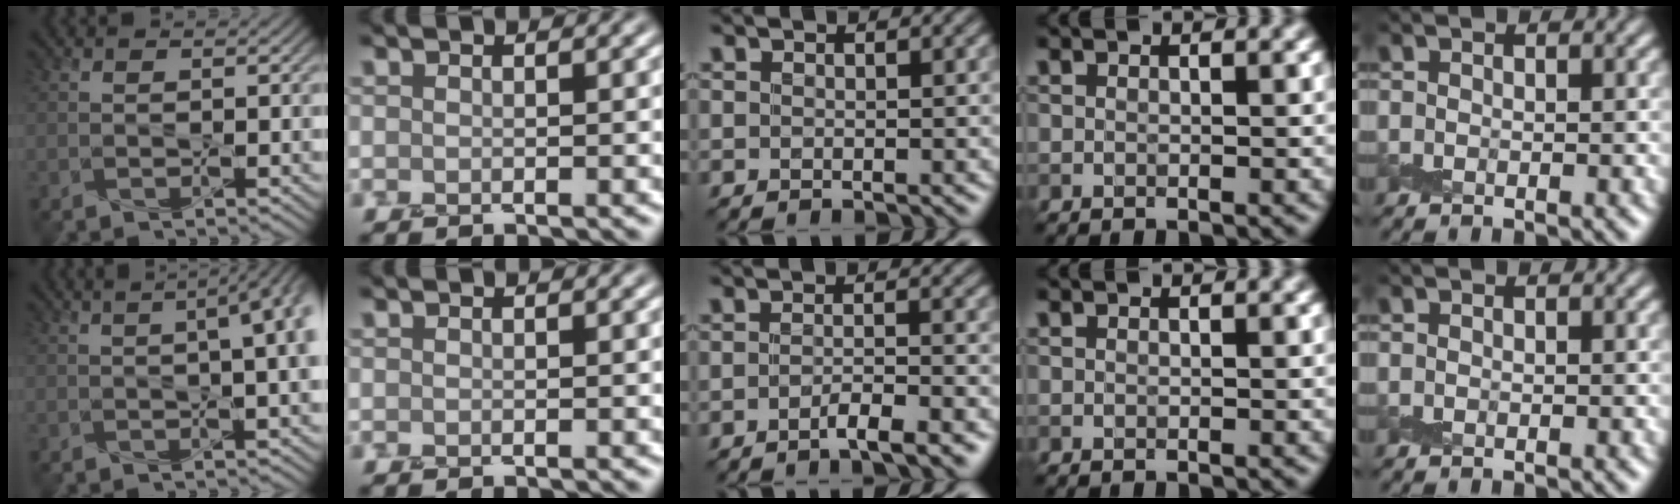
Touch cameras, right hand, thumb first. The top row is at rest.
{"thumb": {"total": 7.7, "force": [0.6, 2.3, 7.3], "torque": [-0.094, 0.015, -0.002]}, "middle": {"total": 2.6, "force": [-1.7, 0.4, 1.9], "torque": [-0.027, 0.006, -0.040]}}